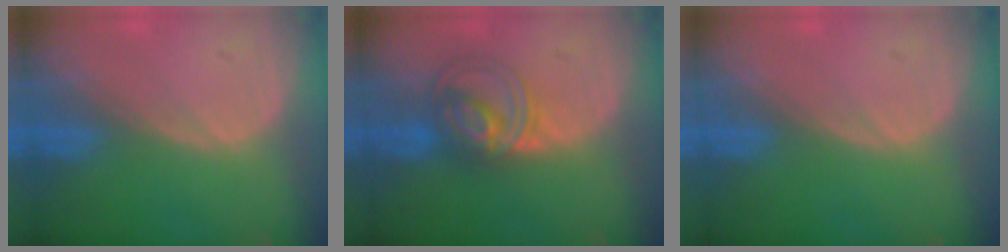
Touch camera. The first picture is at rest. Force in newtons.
{"total": 6.1, "press": 6.0, "slide": 1.1}
{"total": 0.0}